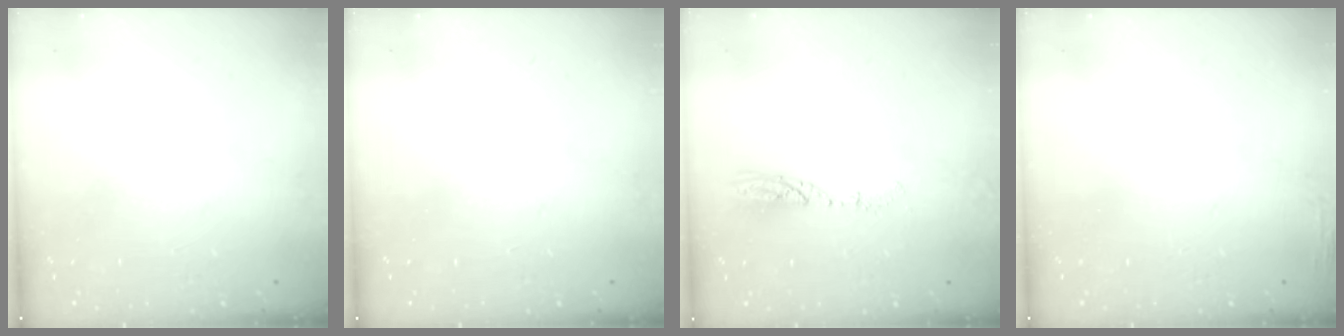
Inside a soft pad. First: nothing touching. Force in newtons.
{"total": 0.0}
{"total": 4.8, "press": 4.7, "slide": 1.0}
{"total": 3.1, "press": 3.0, "slide": 0.8}